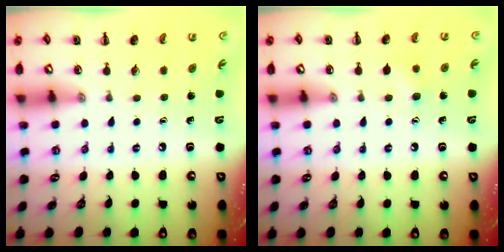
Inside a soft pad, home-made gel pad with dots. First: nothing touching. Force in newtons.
{"total": 6.5, "press": 6.3, "slide": 1.7}